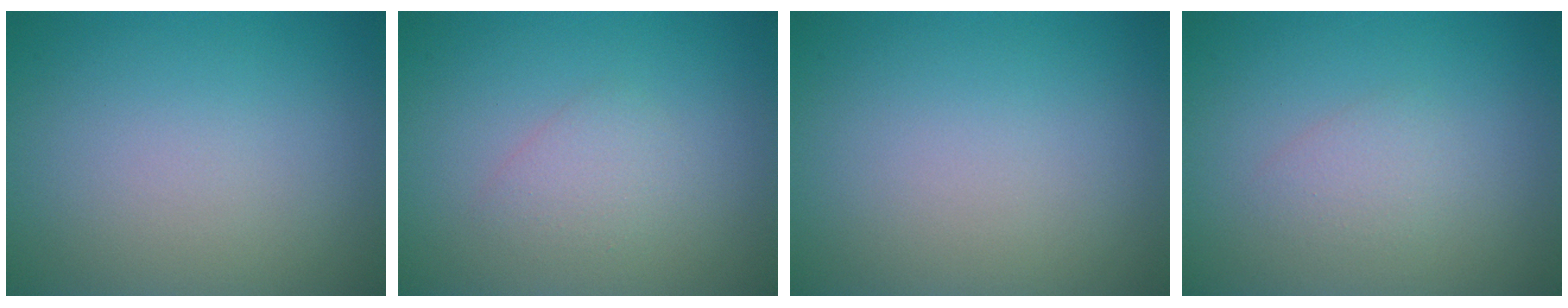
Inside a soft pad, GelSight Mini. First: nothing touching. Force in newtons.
{"total": 1.6, "press": 1.6, "slide": 0.0}
{"total": 0.0}
{"total": 1.4, "press": 1.4, "slide": 0.0}